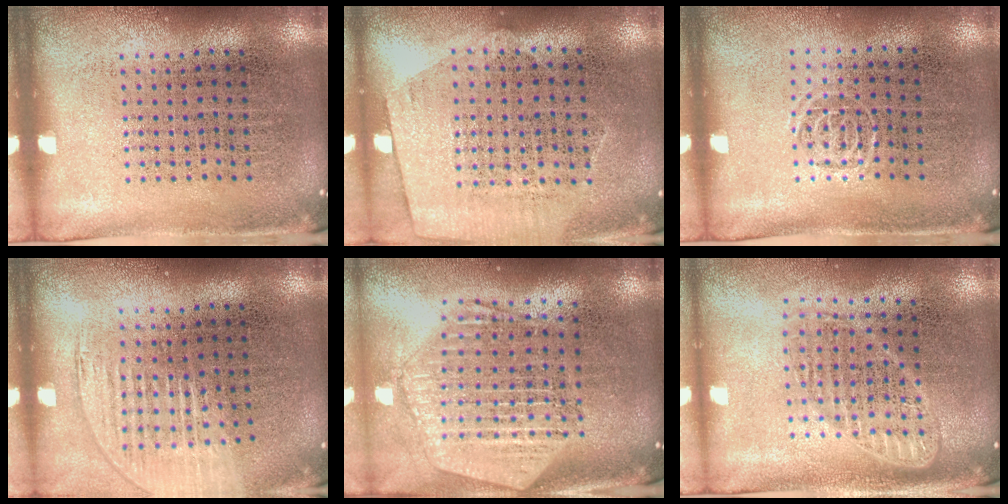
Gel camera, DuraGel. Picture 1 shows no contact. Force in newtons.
{"total": 1.2, "press": 1.0, "slide": 0.7}
{"total": 0.6, "press": 0.4, "slide": 0.4}
{"total": 1.2, "press": 1.1, "slide": 0.5}
{"total": 2.4, "press": 2.1, "slide": 1.2}
{"total": 1.7, "press": 1.4, "slide": 0.9}